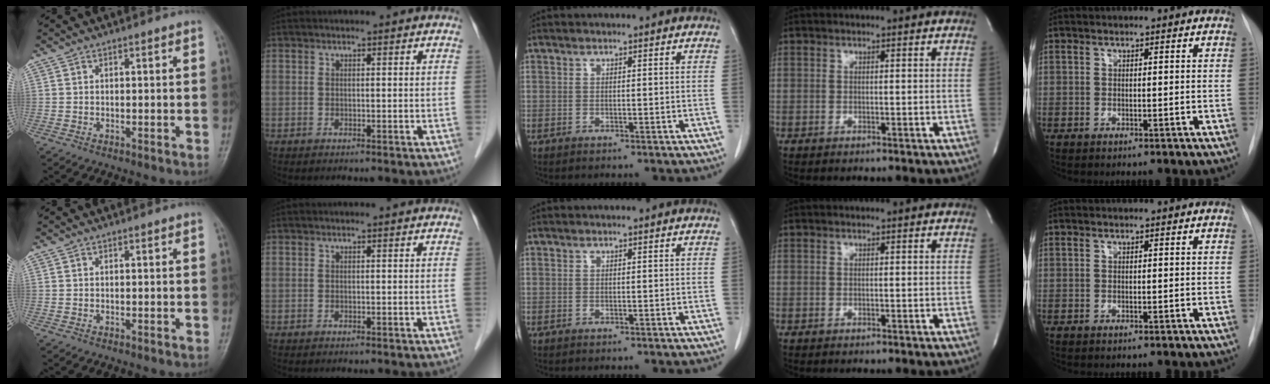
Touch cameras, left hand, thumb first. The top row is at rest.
{}